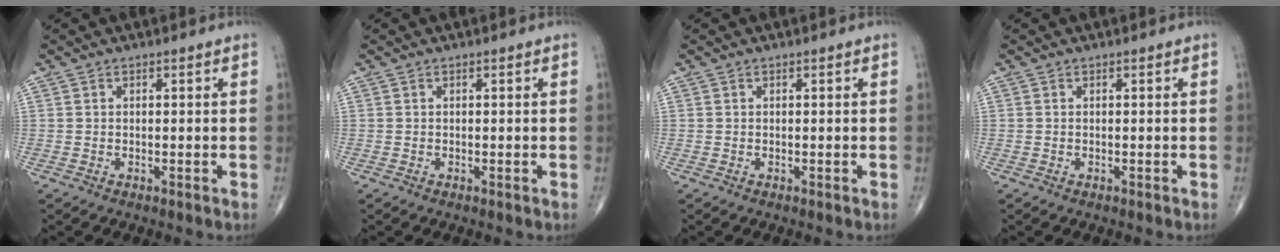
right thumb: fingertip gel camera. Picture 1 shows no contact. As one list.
[{"total": 0.0}, {"total": 0.0}, {"total": 0.0}]